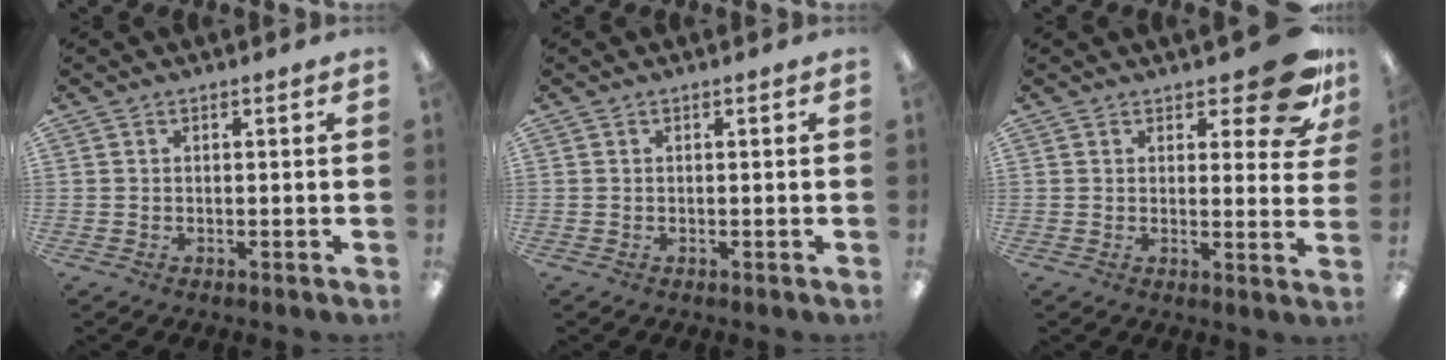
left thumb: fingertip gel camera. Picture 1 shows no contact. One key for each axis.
{"total": 0.0}
{"total": 11.0, "fx": 7.3, "fy": 3.8, "fz": 7.4, "tx": -0.089, "ty": -0.044, "tz": 0.125}